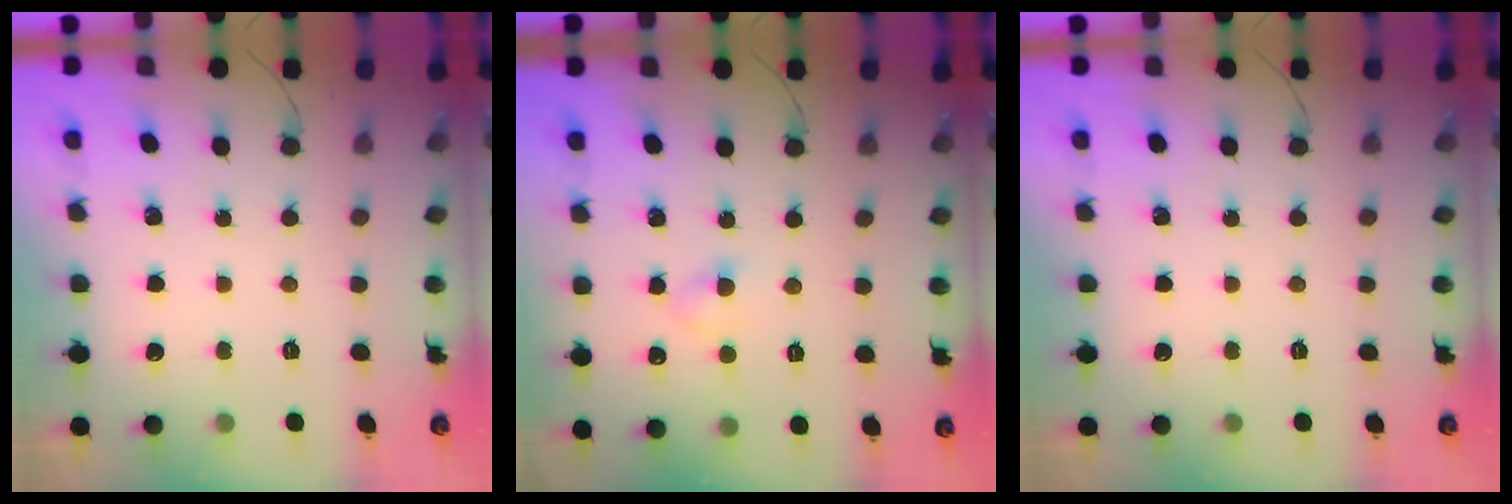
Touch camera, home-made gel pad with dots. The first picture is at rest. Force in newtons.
{"total": 2.4, "press": 2.1, "slide": 1.0}
{"total": 0.0}